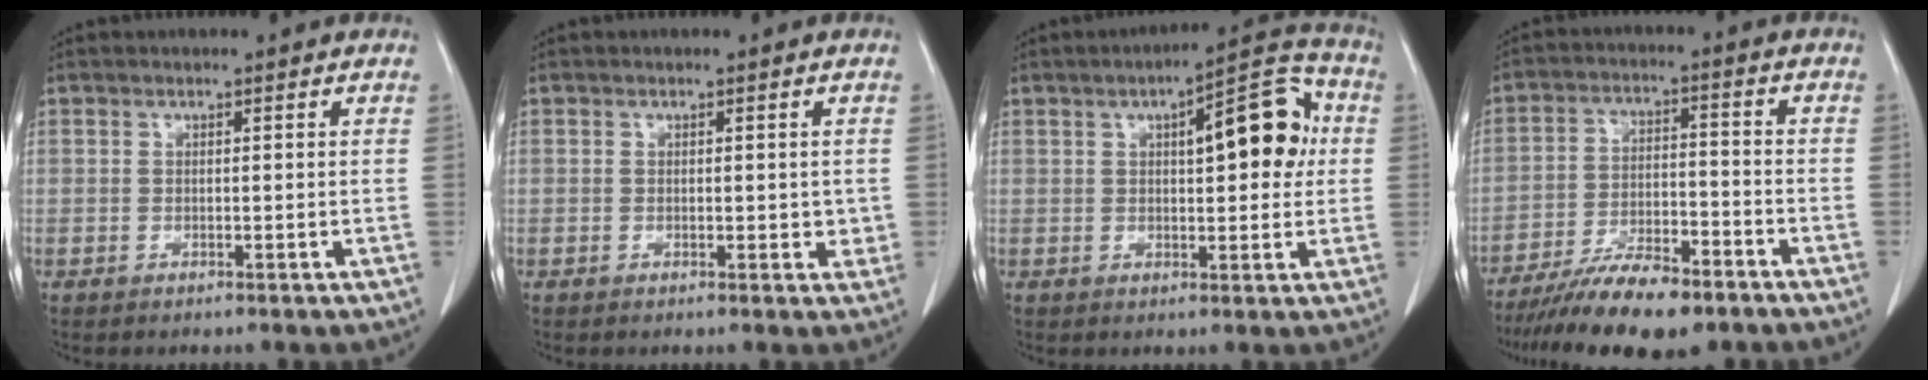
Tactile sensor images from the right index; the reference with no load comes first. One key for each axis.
{"total": 2.2, "fx": 0.2, "fy": 1.3, "fz": 1.7, "tx": -0.011, "ty": -0.001, "tz": 0.005}
{"total": 11.7, "fx": 2.5, "fy": 3.5, "fz": 10.9, "tx": -0.144, "ty": 0.032, "tz": 0.030}
{"total": 12.7, "fx": -9.8, "fy": 3.2, "fz": 7.4, "tx": -0.123, "ty": -0.009, "tz": -0.167}